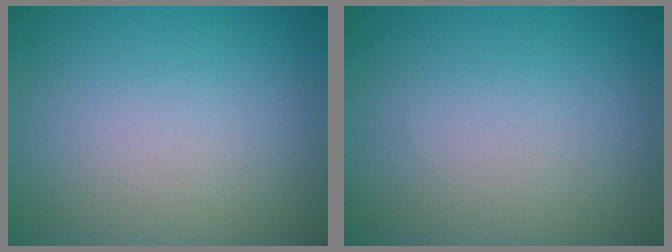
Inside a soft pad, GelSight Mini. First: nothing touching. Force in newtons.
{"total": 0.0}